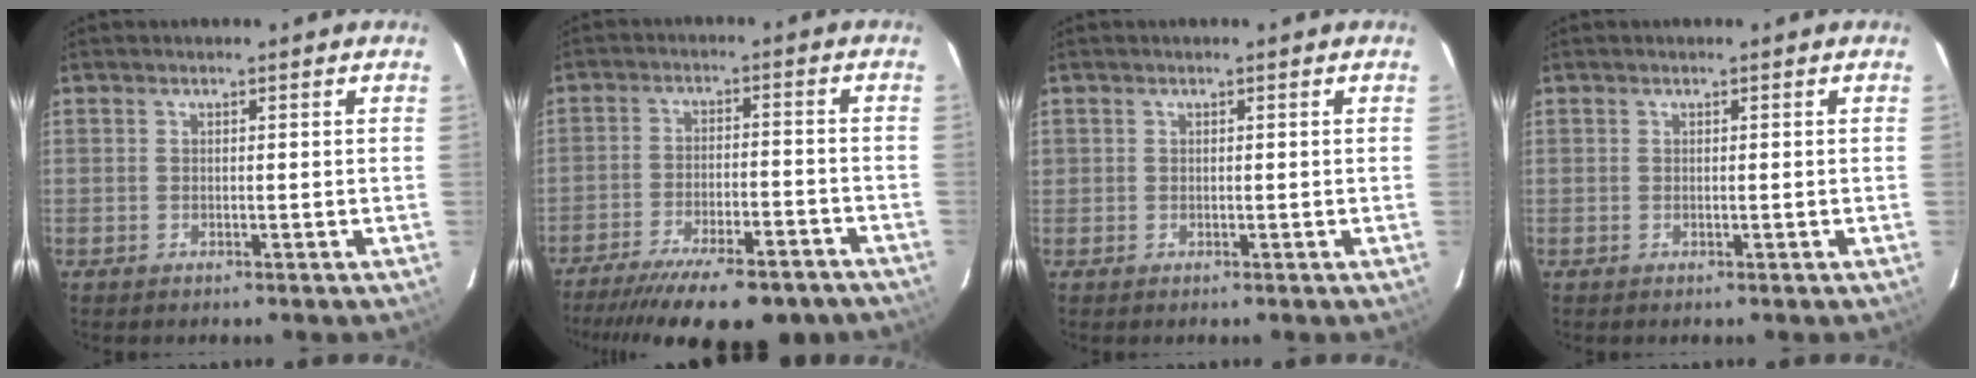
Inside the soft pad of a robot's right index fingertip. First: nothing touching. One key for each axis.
{"total": 20.1, "fx": -16.1, "fy": 4.9, "fz": 10.9, "tx": -0.164, "ty": -0.017, "tz": -0.236}
{"total": 0.7, "fx": 0.0, "fy": 0.7, "fz": 0.2, "tx": 0.001, "ty": 0.008, "tz": 0.000}
{"total": 0.0}